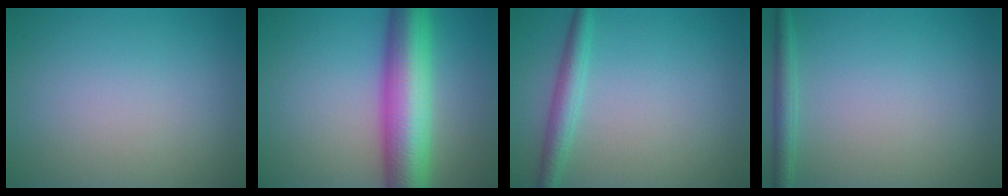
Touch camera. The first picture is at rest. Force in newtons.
{"total": 10.1, "press": 10.1, "slide": 0.1}
{"total": 2.5, "press": 2.5, "slide": 0.1}
{"total": 1.7, "press": 1.7, "slide": 0.1}